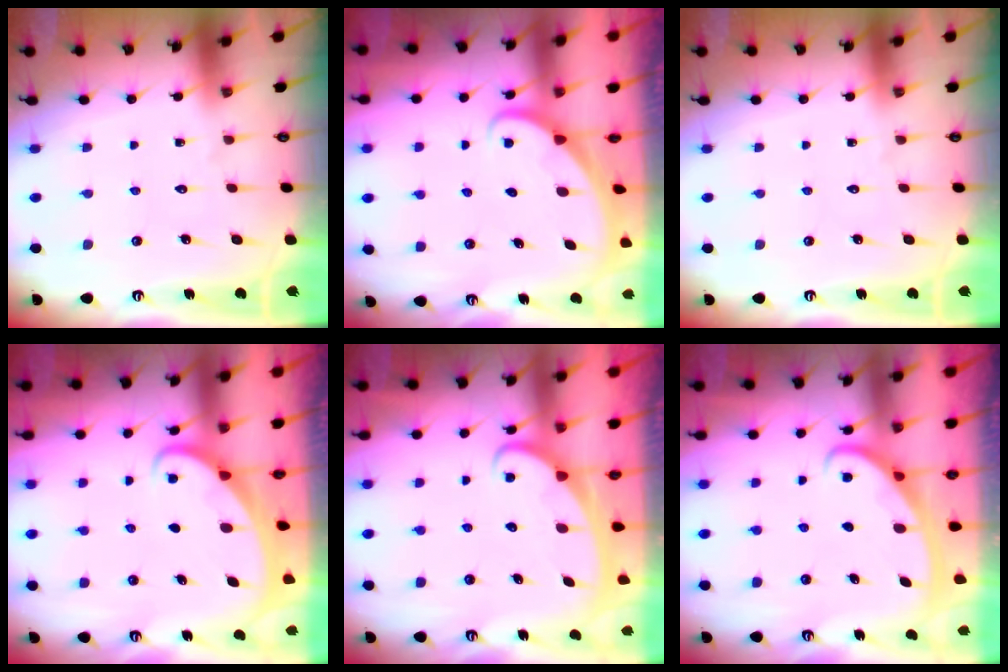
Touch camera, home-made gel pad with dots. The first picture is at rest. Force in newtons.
{"total": 1.7, "press": 1.7, "slide": 0.1}
{"total": 0.0}
{"total": 1.8, "press": 1.8, "slide": 0.1}
{"total": 2.6, "press": 2.6, "slide": 0.3}
{"total": 2.8, "press": 2.8, "slide": 0.4}